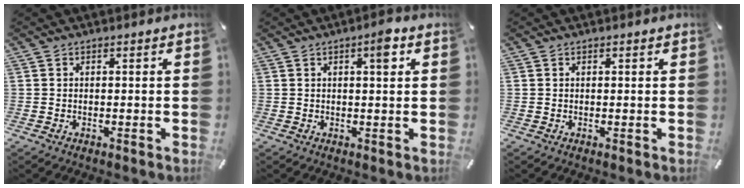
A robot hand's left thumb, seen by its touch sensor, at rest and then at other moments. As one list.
[{"total": 3.9, "force": [1.6, 1.1, 3.4], "torque": [-0.049, -0.003, 0.018]}, {"total": 0.0}]